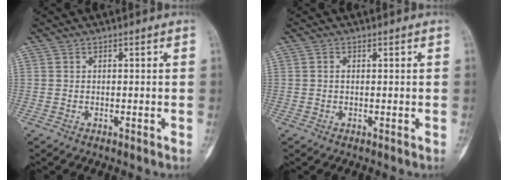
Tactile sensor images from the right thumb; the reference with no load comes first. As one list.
[{"total": 0.6, "force": [0.1, 0.4, 0.4], "torque": [-0.010, 0.001, 0.001]}]